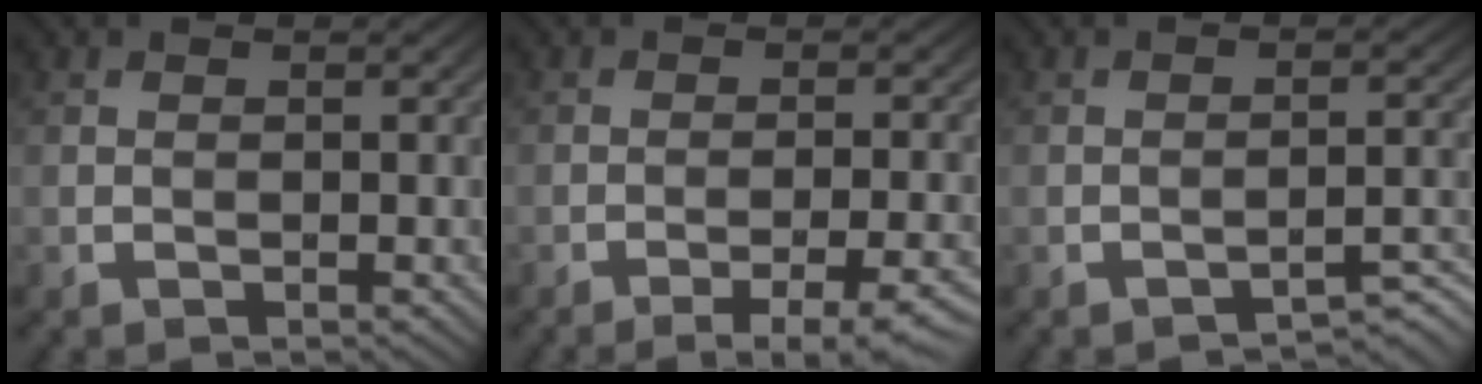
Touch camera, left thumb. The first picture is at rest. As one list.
[{"total": 6.2, "force": [-4.0, 1.1, 4.5], "torque": [-0.065, 0.007, -0.056]}, {"total": 2.6, "force": [-2.3, 0.4, 1.2], "torque": [-0.012, 0.009, -0.035]}]